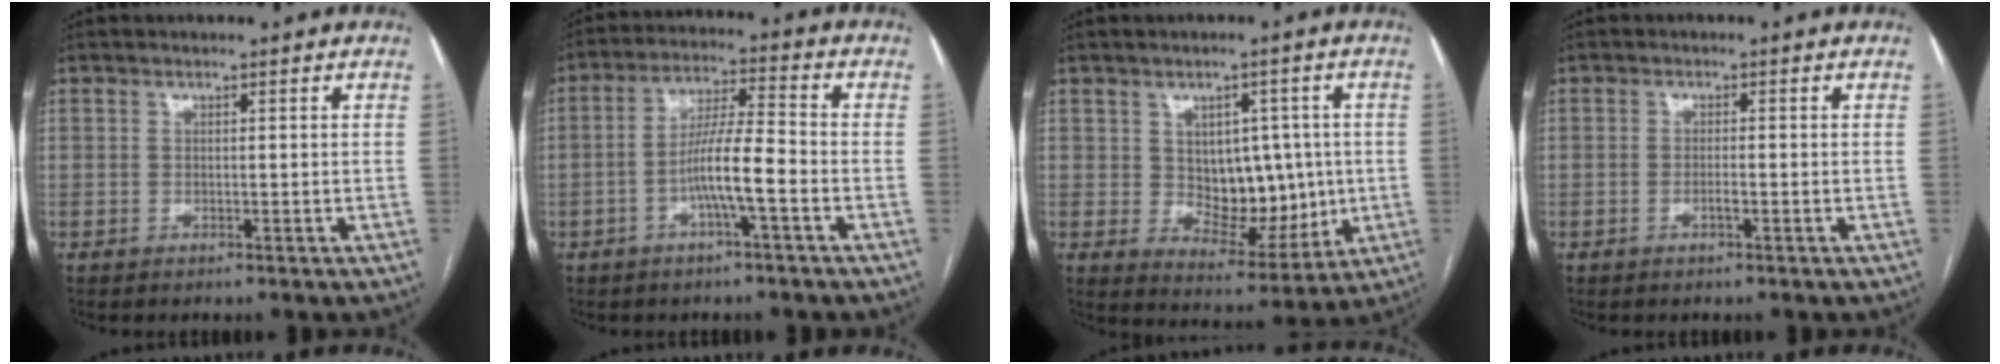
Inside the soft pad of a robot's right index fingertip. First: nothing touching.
{"total": 8.1, "force": [-2.8, 0.5, 7.6], "torque": [-0.144, 0.012, -0.052]}
{"total": 9.9, "force": [0.6, 6.4, 7.5], "torque": [-0.100, 0.007, 0.027]}
{"total": 1.3, "force": [-0.6, 0.1, 1.2], "torque": [-0.023, 0.001, -0.011]}